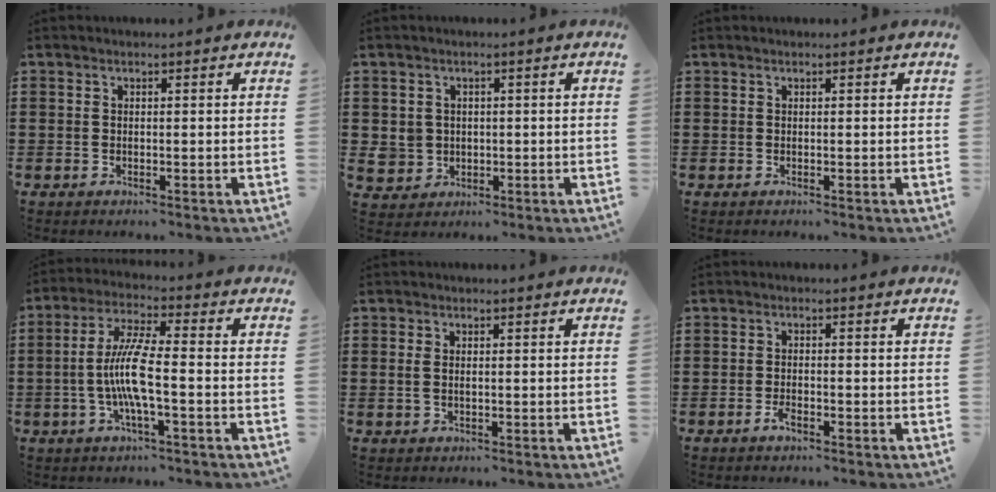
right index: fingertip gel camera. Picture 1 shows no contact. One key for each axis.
{"total": 3.0, "fx": 0.0, "fy": 3.0, "fz": 0.3, "tx": -0.021, "ty": 0.009, "tz": -0.002}
{"total": 0.0}
{"total": 8.6, "fx": -1.6, "fy": 1.4, "fz": 8.3, "tx": -0.178, "ty": -0.011, "tz": -0.040}
{"total": 1.5, "fx": 0.0, "fy": 0.8, "fz": 1.2, "tx": -0.033, "ty": 0.003, "tz": -0.003}
{"total": 1.6, "fx": -1.1, "fy": 0.5, "fz": 1.1, "tx": -0.028, "ty": -0.003, "tz": -0.023}